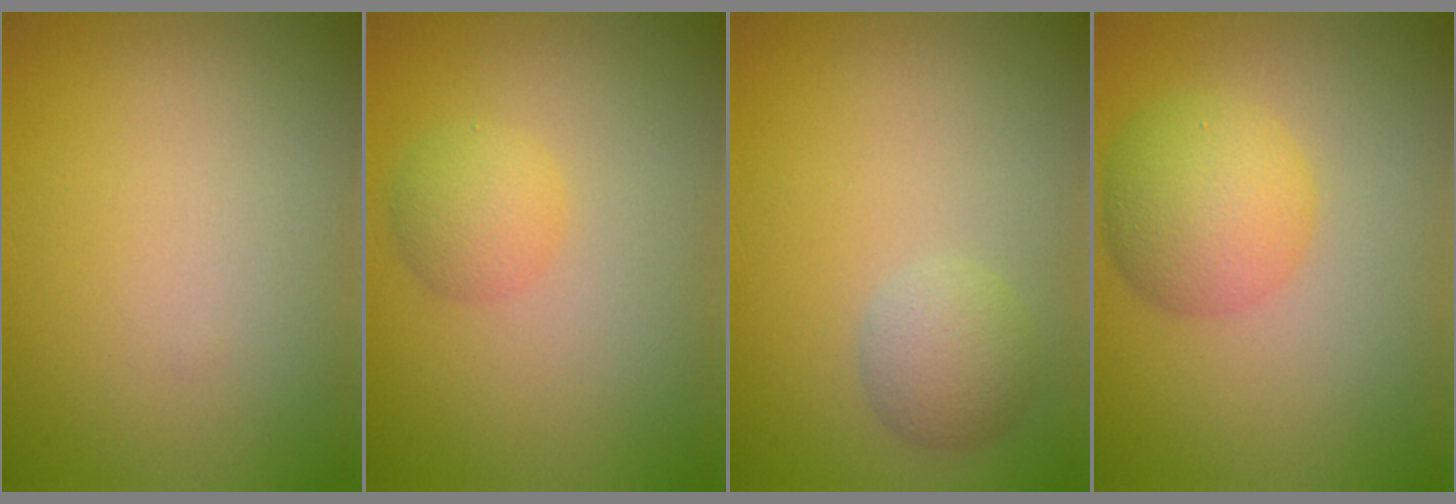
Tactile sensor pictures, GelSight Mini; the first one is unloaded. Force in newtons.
{"total": 2.1, "press": 2.1, "slide": 0.1}
{"total": 2.2, "press": 2.2, "slide": 0.1}
{"total": 4.4, "press": 4.4, "slide": 0.2}